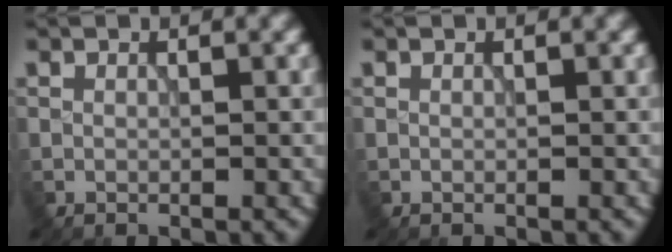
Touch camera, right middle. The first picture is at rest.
{"total": 0.0}